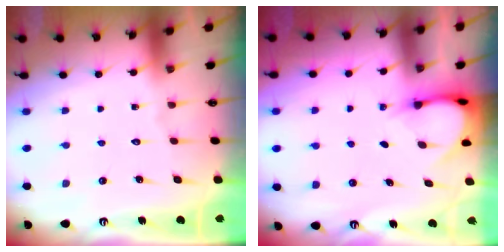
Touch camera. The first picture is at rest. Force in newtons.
{"total": 3.7, "press": 3.7, "slide": 0.3}